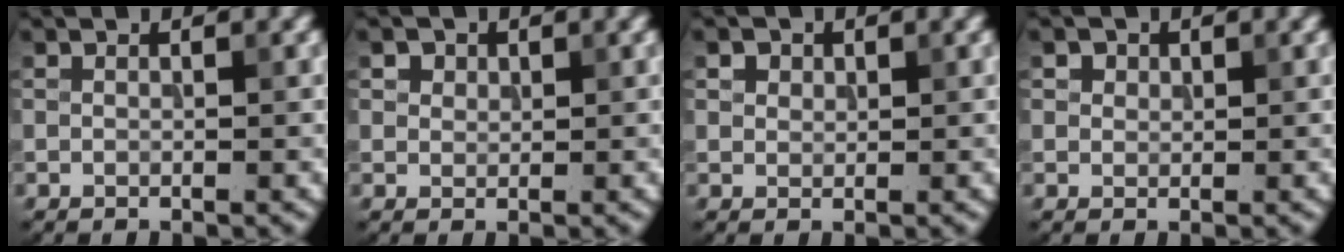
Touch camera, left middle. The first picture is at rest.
{"total": 2.9, "force": [1.8, 1.9, 1.1], "torque": [-0.035, 0.003, 0.031]}
{"total": 2.9, "force": [1.8, 2.0, 1.2], "torque": [-0.036, 0.007, 0.029]}
{"total": 2.3, "force": [1.4, 1.6, 0.9], "torque": [-0.020, 0.004, 0.017]}